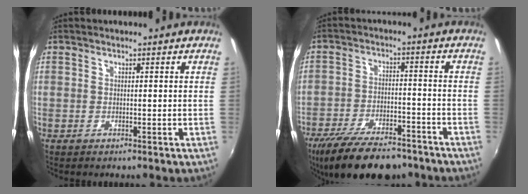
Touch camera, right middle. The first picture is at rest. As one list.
[{"total": 17.2, "force": [-13.3, 6.1, 9.0], "torque": [-0.187, -0.030, -0.211]}]